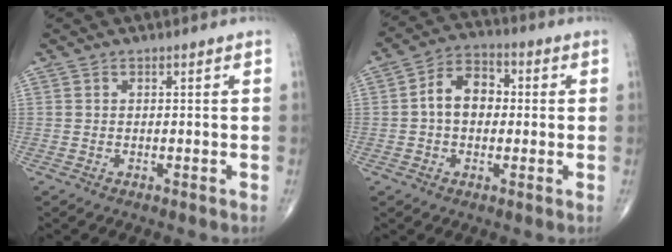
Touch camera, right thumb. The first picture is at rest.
{"total": 8.5, "force": [0.3, 6.1, 6.0], "torque": [-0.078, 0.026, -0.006]}